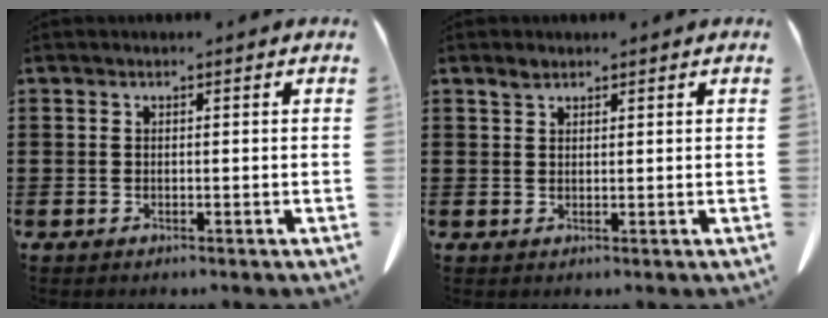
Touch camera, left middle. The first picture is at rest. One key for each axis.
{"total": 1.3, "fx": 1.1, "fy": 0.6, "fz": 0.4, "tx": -0.011, "ty": 0.002, "tz": 0.021}